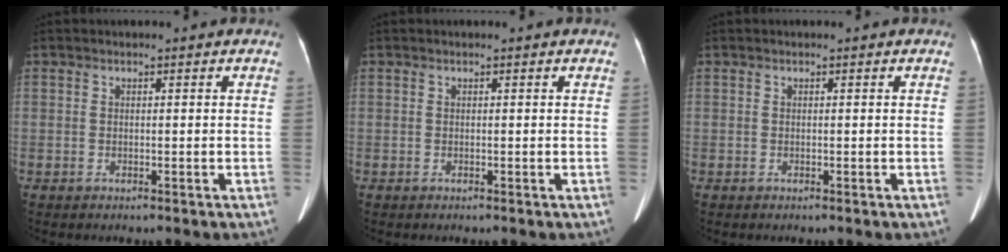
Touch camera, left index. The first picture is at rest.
{"total": 0.0}
{"total": 0.0}